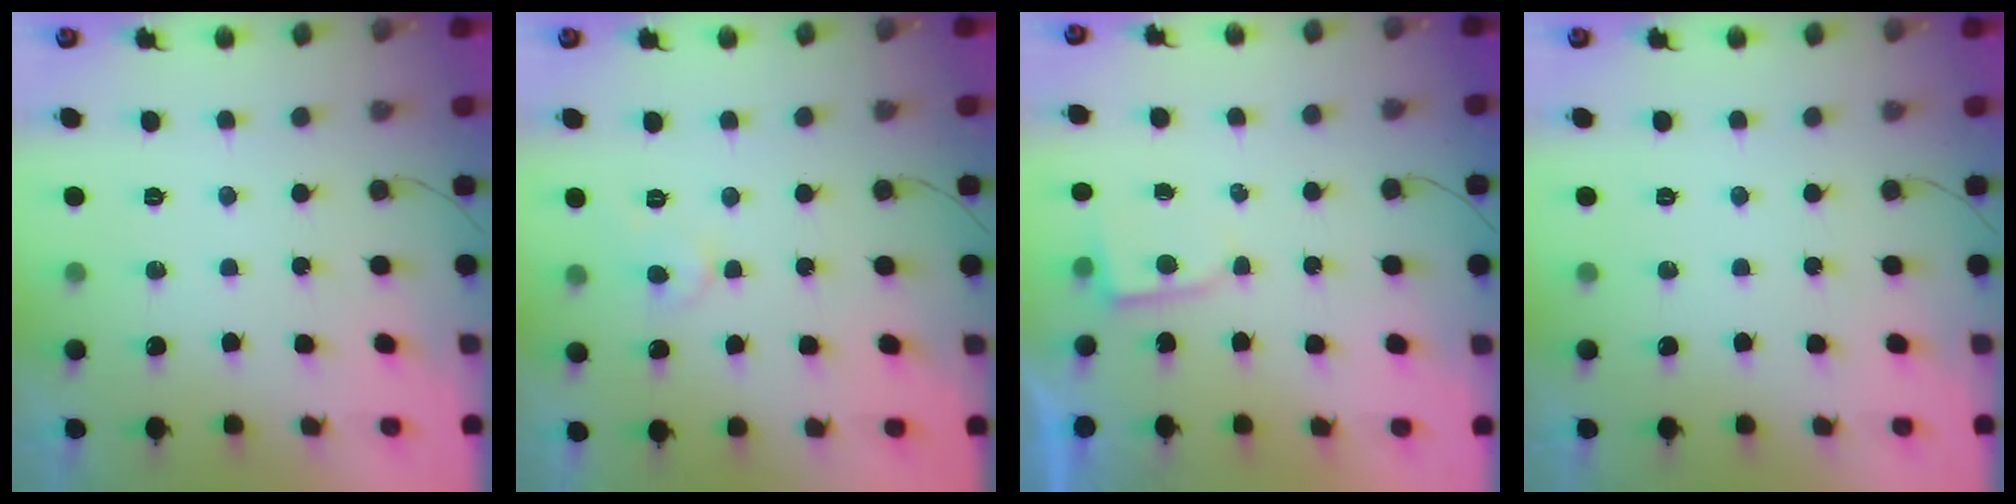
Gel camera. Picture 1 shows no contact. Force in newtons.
{"total": 3.8, "press": 3.7, "slide": 0.4}
{"total": 2.1, "press": 2.1, "slide": 0.3}
{"total": 0.0}